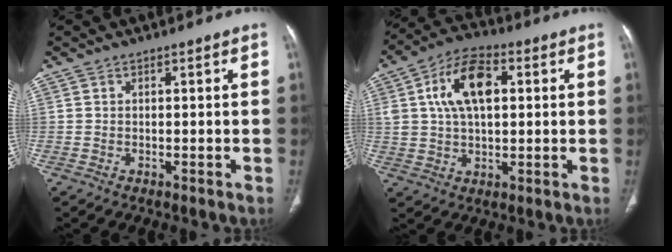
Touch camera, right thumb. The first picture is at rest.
{"total": 12.7, "force": [3.1, 7.3, 10.0], "torque": [-0.171, 0.012, 0.050]}